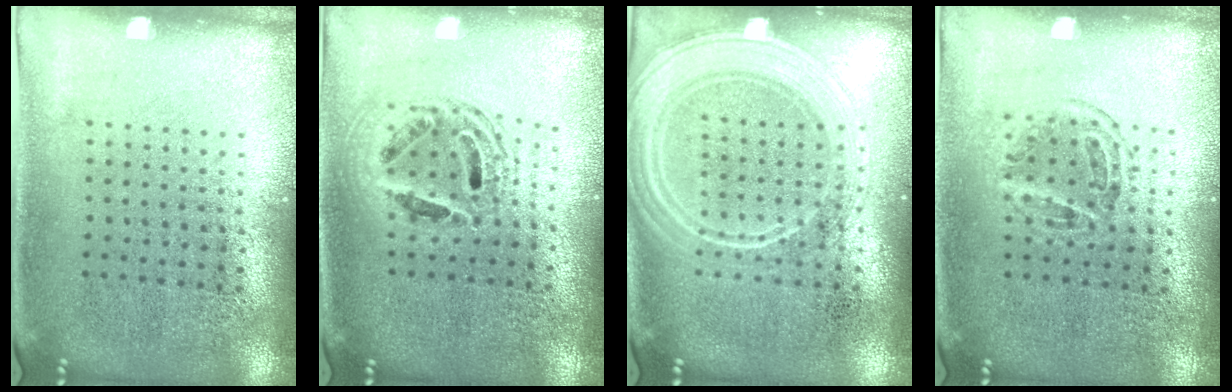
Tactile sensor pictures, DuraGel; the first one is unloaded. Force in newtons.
{"total": 1.6, "press": 1.3, "slide": 0.9}
{"total": 2.2, "press": 2.1, "slide": 0.4}
{"total": 1.1, "press": 0.9, "slide": 0.6}